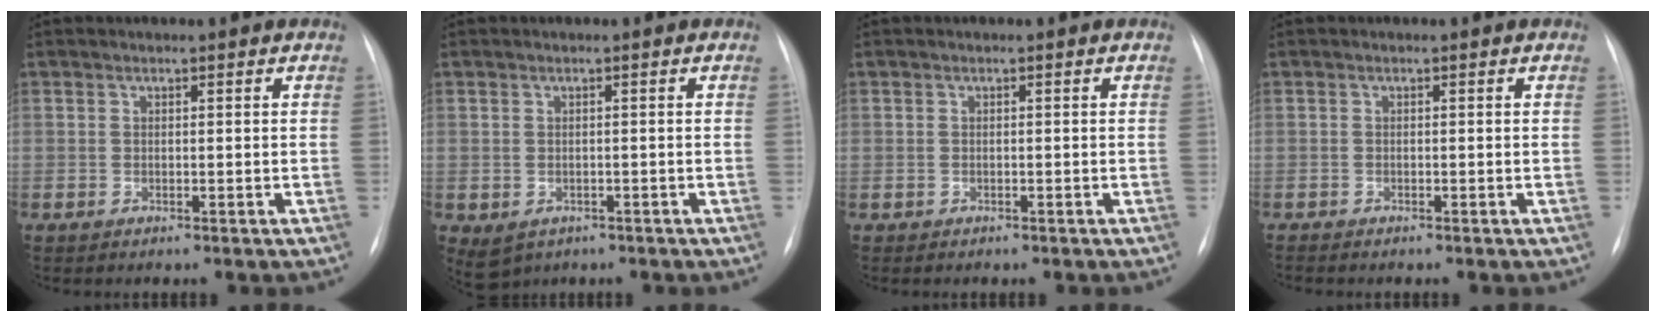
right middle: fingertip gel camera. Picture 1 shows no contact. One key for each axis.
{"total": 3.3, "fx": -1.5, "fy": 2.7, "fz": 1.2, "tx": -0.019, "ty": 0.000, "tz": -0.010}
{"total": 0.6, "fx": -0.3, "fy": 0.5, "fz": -0.1, "tx": -0.006, "ty": 0.005, "tz": -0.006}
{"total": 0.6, "fx": -0.5, "fy": -0.2, "fz": 0.1, "tx": -0.003, "ty": -0.002, "tz": -0.010}